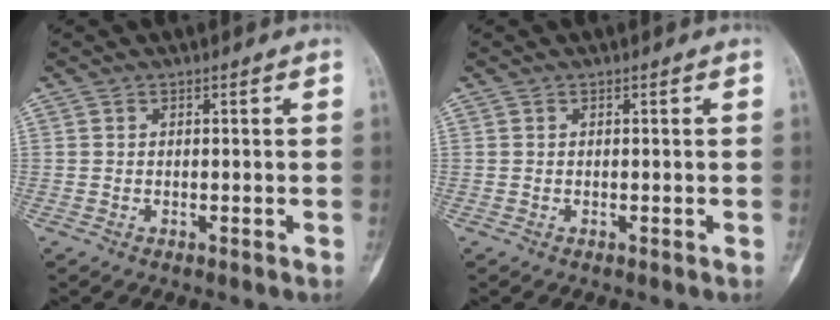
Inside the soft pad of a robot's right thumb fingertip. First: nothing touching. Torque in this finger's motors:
{"motor_torque": [0.35, 0.17, 0.03, -0.11, 0.08]}